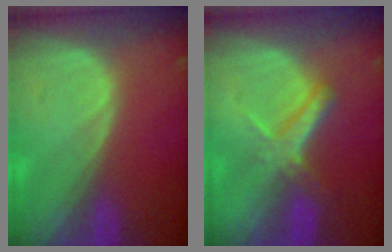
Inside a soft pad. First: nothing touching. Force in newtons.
{"total": 5.5, "press": 4.9, "slide": 2.5}